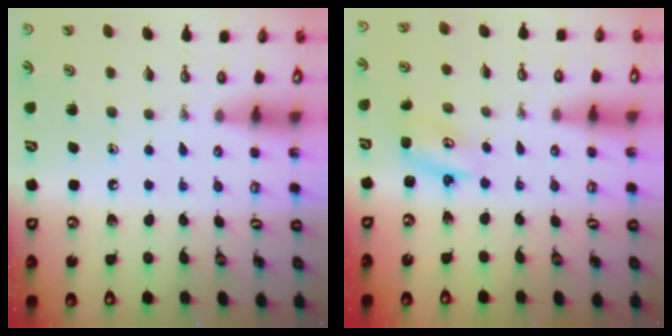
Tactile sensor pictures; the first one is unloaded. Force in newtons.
{"total": 2.7, "press": 2.7, "slide": 0.2}